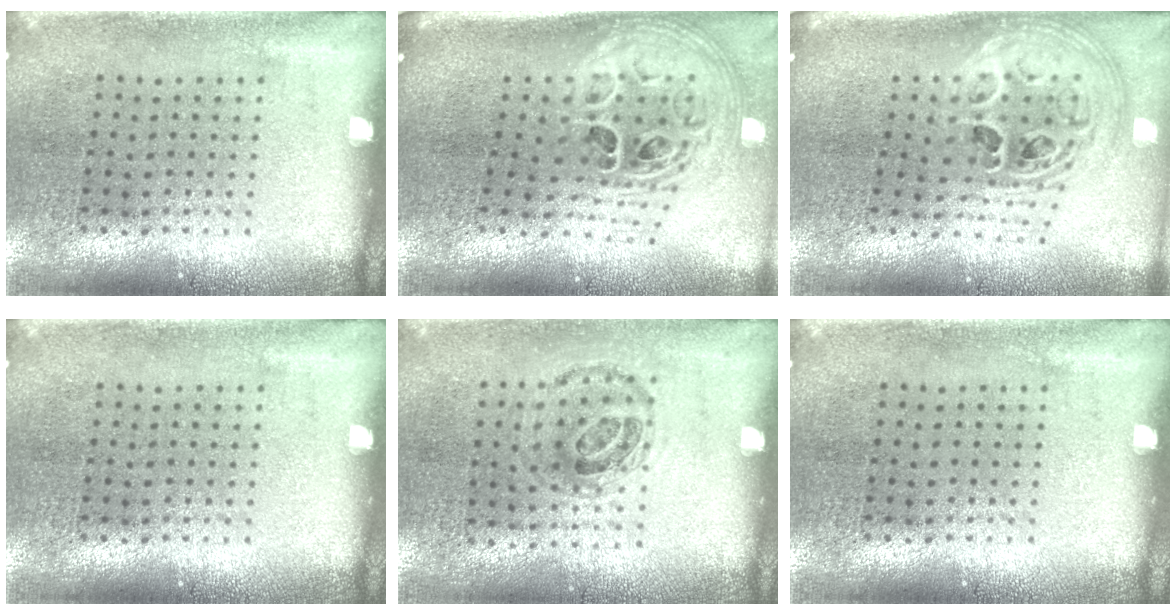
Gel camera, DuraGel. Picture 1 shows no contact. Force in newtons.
{"total": 3.0, "press": 2.1, "slide": 2.1}
{"total": 2.8, "press": 2.0, "slide": 1.9}
{"total": 0.0}
{"total": 0.9, "press": 0.7, "slide": 0.5}
{"total": 0.0}